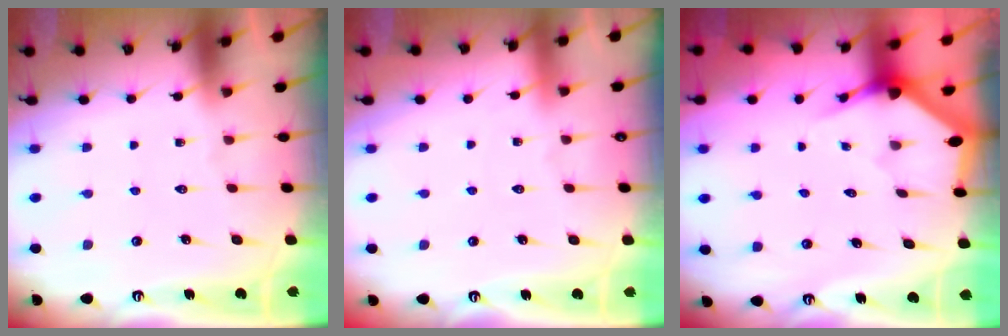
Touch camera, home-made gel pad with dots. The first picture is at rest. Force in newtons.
{"total": 1.1, "press": 1.1, "slide": 0.2}
{"total": 3.0, "press": 3.0, "slide": 0.1}